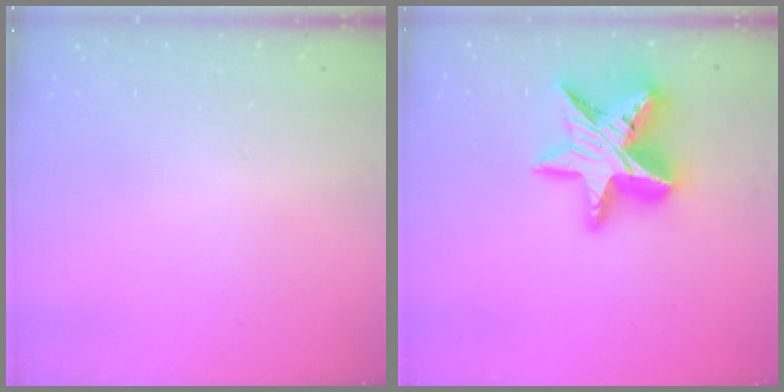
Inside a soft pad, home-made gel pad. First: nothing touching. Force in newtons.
{"total": 20.8, "press": 20.8, "slide": 1.5}